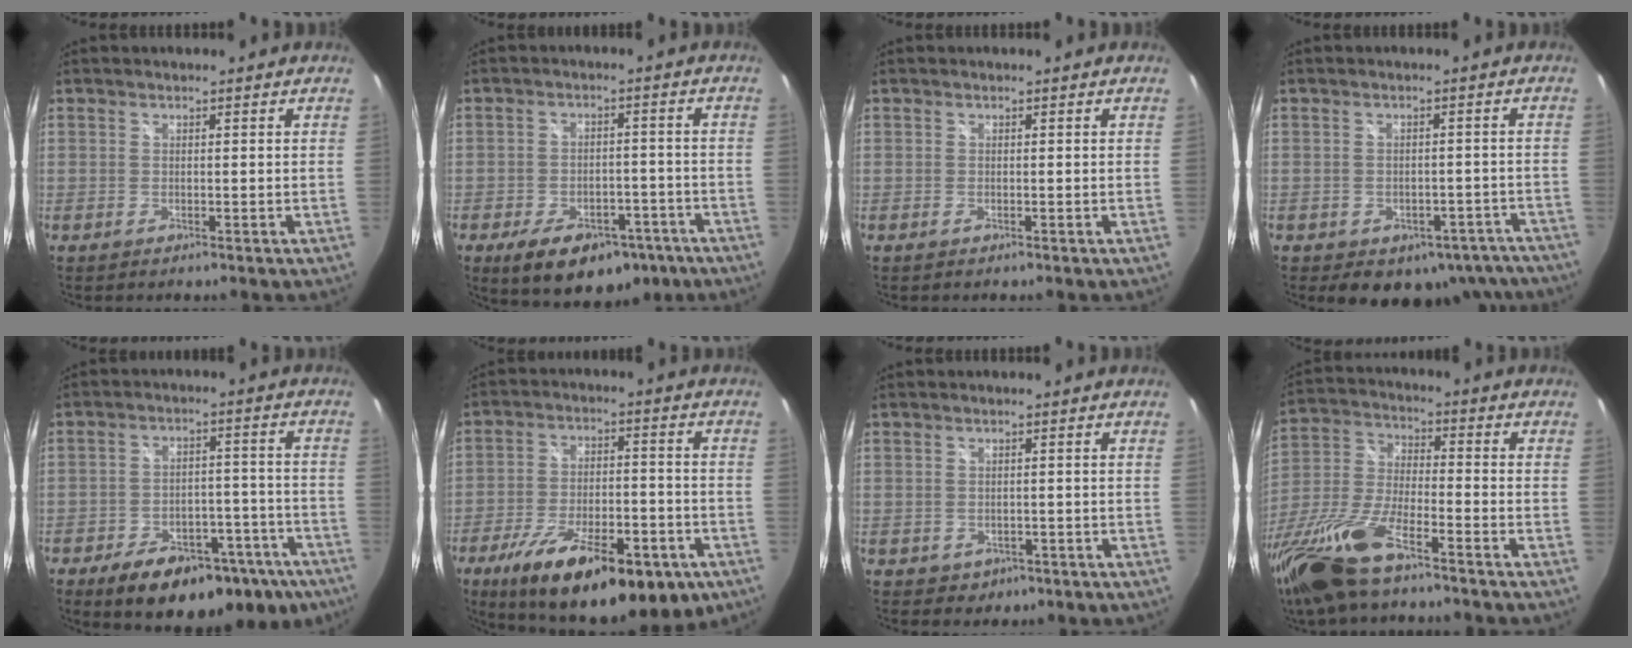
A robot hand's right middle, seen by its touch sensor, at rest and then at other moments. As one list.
[{"total": 14.6, "force": [-9.3, 7.9, 8.0], "torque": [-0.155, 0.001, -0.120]}, {"total": 0.0}, {"total": 12.9, "force": [-8.9, 7.8, 5.0], "torque": [-0.086, 0.013, -0.078]}, {"total": 21.4, "force": [-14.7, 10.2, 11.8], "torque": [-0.189, 0.008, -0.176]}, {"total": 23.7, "force": [-14.1, 8.7, 16.9], "torque": [-0.289, -0.036, -0.202]}, {"total": 2.6, "force": [-0.8, 2.3, 1.1], "torque": [-0.027, 0.000, 0.002]}, {"total": 18.2, "force": [-12.6, 4.9, 12.2], "torque": [-0.273, -0.036, -0.247]}]